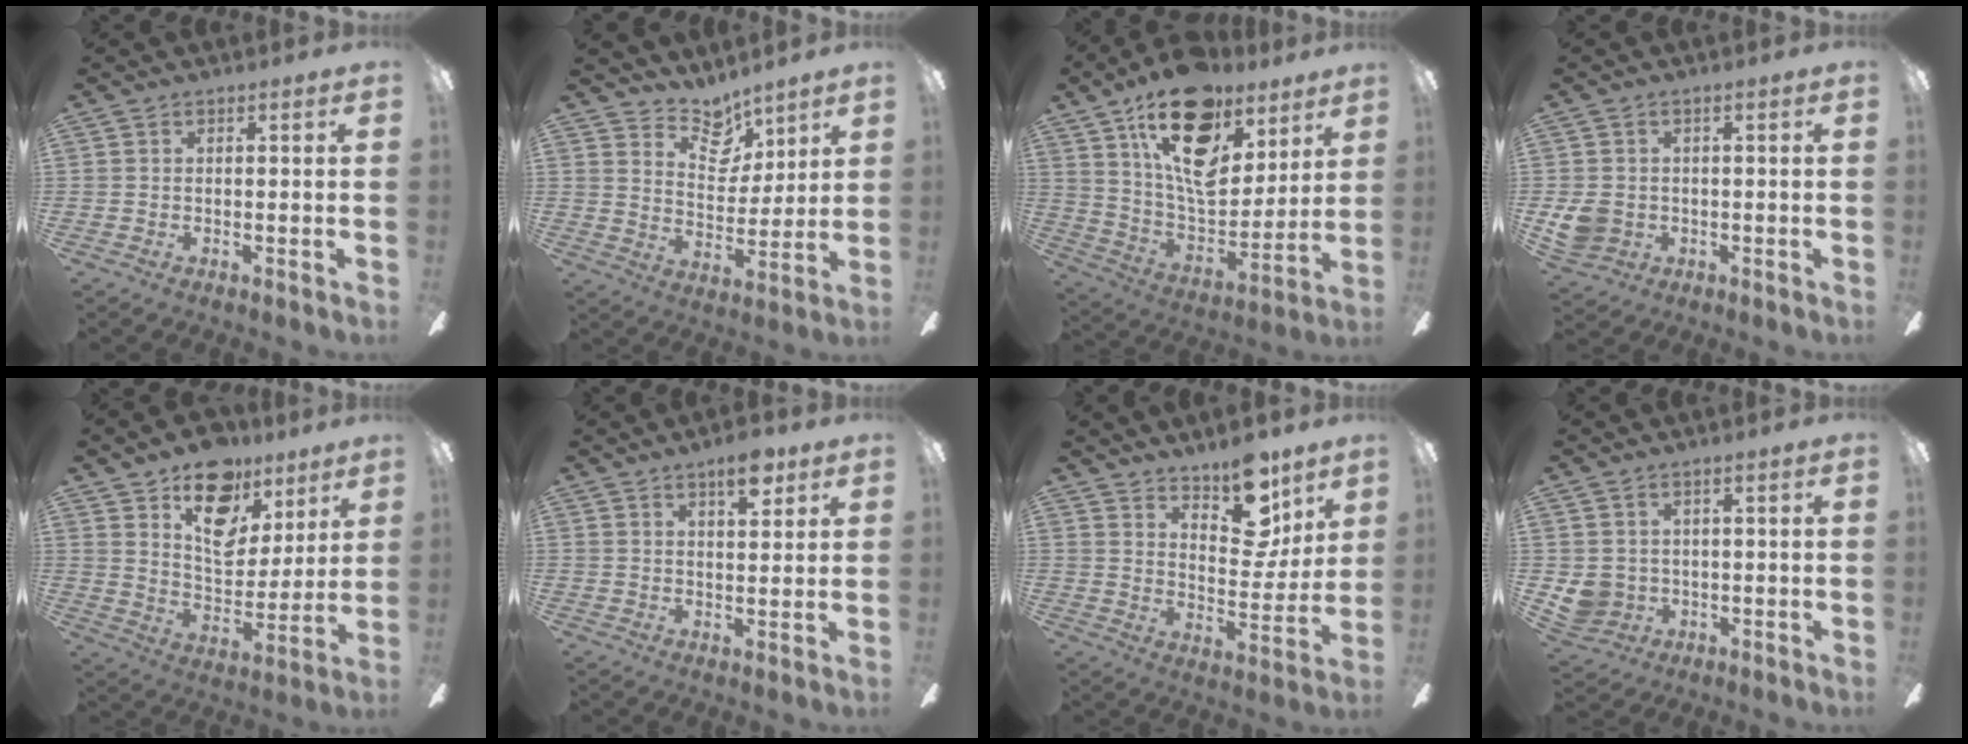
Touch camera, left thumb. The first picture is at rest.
{"total": 9.7, "force": [7.7, 5.1, 2.8], "torque": [-0.039, -0.057, 0.144]}
{"total": 22.4, "force": [13.1, 11.9, 13.7], "torque": [-0.228, -0.074, 0.230]}
{"total": 5.4, "force": [-0.6, 4.7, 2.6], "torque": [-0.059, 0.006, -0.009]}
{"total": 17.2, "force": [10.4, 10.8, 8.4], "torque": [-0.119, -0.056, 0.189]}
{"total": 6.2, "force": [4.2, 2.0, 4.1], "torque": [-0.057, -0.018, 0.068]}
{"total": 13.4, "force": [10.1, 6.1, 6.3], "torque": [-0.075, -0.072, 0.180]}
{"total": 5.0, "force": [0.6, 4.7, 1.5], "torque": [-0.044, 0.002, 0.013]}